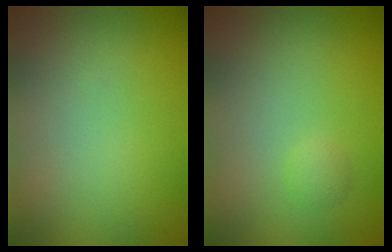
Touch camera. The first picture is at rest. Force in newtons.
{"total": 0.8, "press": 0.8, "slide": 0.0}